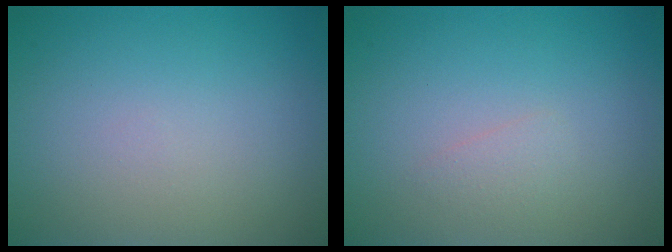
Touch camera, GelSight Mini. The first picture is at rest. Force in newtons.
{"total": 0.9, "press": 0.9, "slide": 0.1}